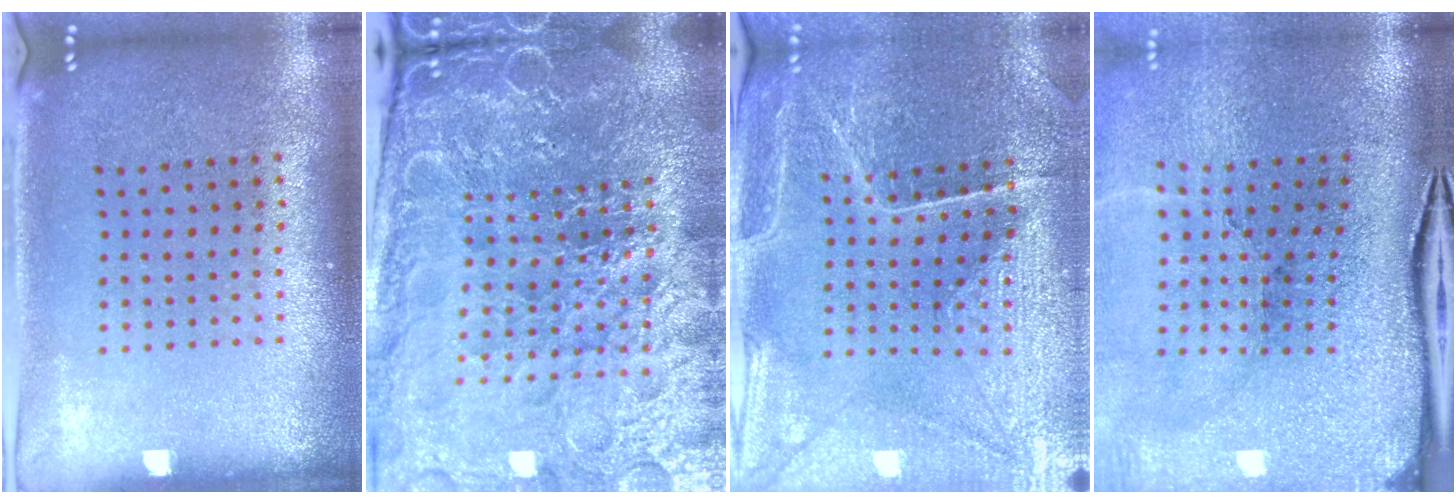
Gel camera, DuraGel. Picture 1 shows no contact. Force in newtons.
{"total": 6.6, "press": 5.9, "slide": 3.0}
{"total": 2.9, "press": 2.9, "slide": 0.2}
{"total": 4.8, "press": 3.9, "slide": 2.9}